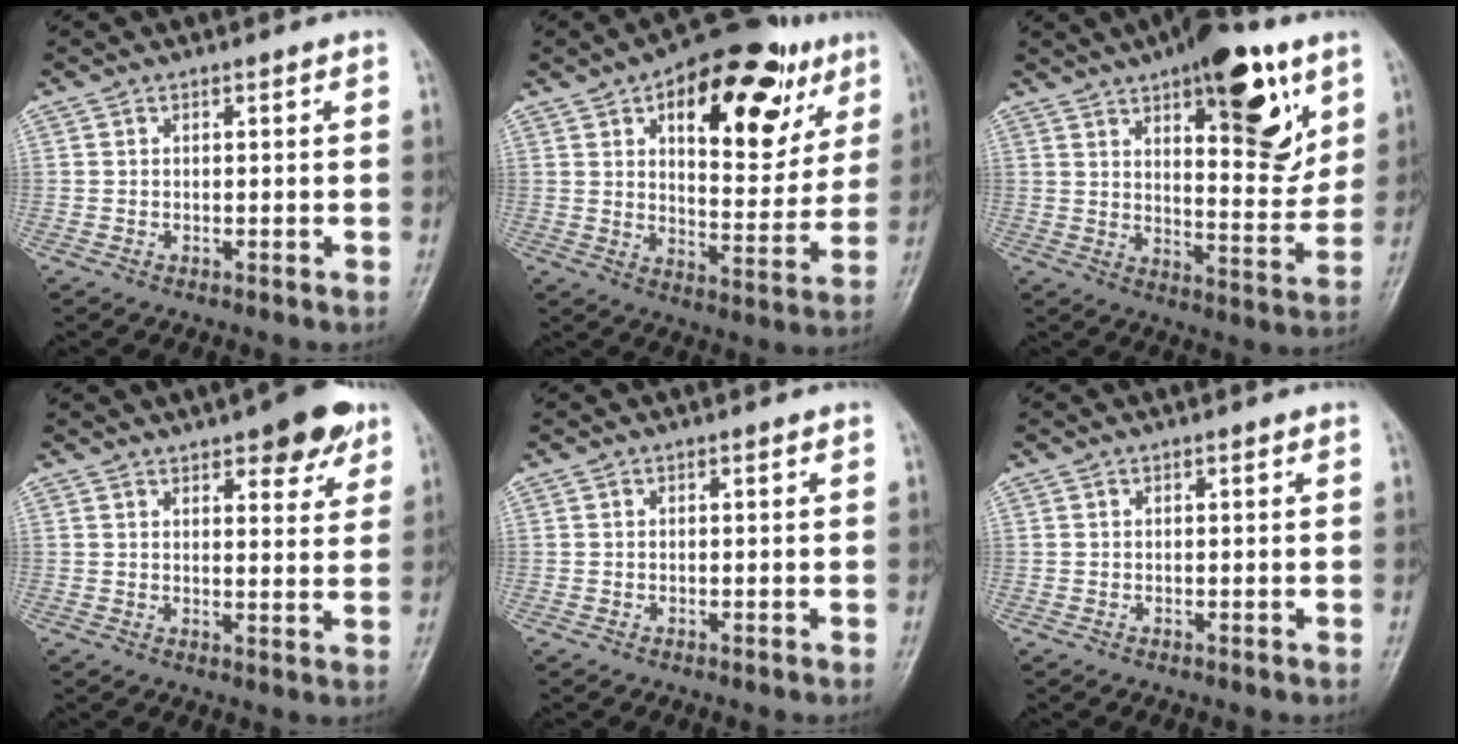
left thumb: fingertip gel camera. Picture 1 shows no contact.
{"total": 22.6, "force": [10.6, 10.9, 16.8], "torque": [-0.182, -0.022, 0.153]}
{"total": 19.1, "force": [9.7, 7.1, 14.9], "torque": [-0.166, -0.046, 0.143]}
{"total": 9.0, "force": [5.7, 3.3, 6.1], "torque": [-0.051, -0.025, 0.072]}
{"total": 0.0}
{"total": 0.0}